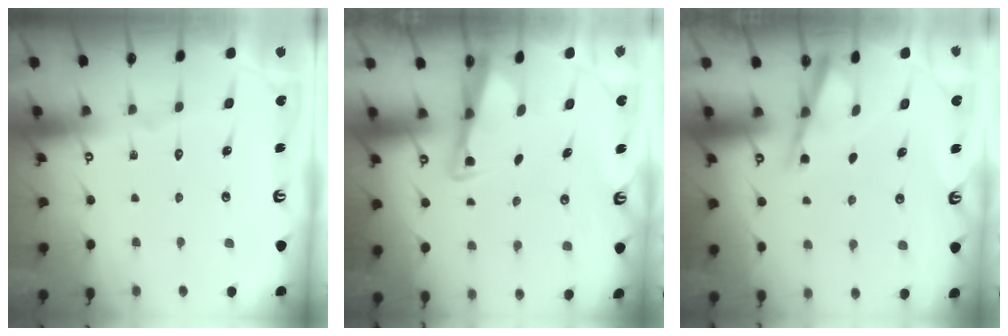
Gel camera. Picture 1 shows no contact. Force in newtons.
{"total": 2.7, "press": 2.7, "slide": 0.3}
{"total": 2.5, "press": 2.4, "slide": 0.3}